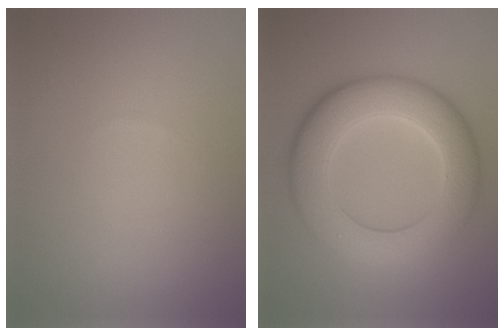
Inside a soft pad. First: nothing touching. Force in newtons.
{"total": 9.2, "press": 9.2, "slide": 0.4}